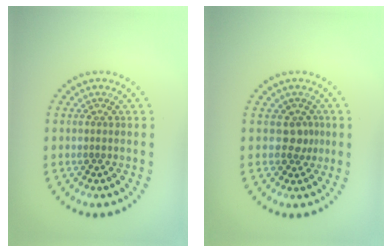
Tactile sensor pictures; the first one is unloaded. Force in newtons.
{"total": 1.8, "press": 1.3, "slide": 1.2}